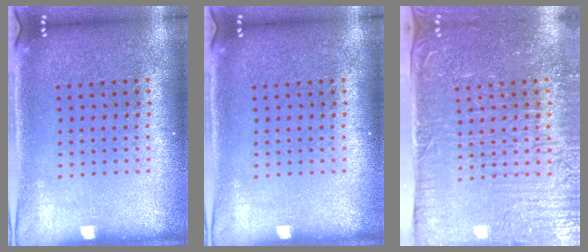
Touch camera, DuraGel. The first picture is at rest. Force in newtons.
{"total": 0.0}
{"total": 5.1, "press": 4.4, "slide": 2.6}